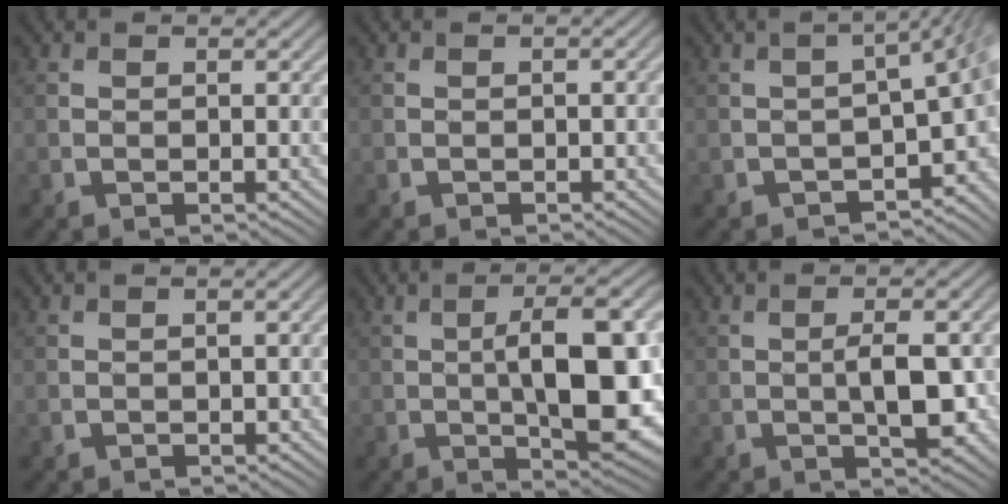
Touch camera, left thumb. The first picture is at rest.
{"total": 0.8, "force": [-0.4, 0.3, 0.5], "torque": [-0.009, -0.001, -0.006]}
{"total": 9.1, "force": [-3.0, 3.8, 7.7], "torque": [-0.104, -0.028, -0.034]}
{"total": 1.0, "force": [-0.4, 0.4, 0.9], "torque": [-0.014, -0.001, -0.005]}
{"total": 11.8, "force": [-0.7, 4.0, 11.1], "torque": [-0.159, 0.006, -0.011]}
{"total": 5.8, "force": [-0.8, 2.0, 5.4], "torque": [-0.089, 0.001, -0.012]}